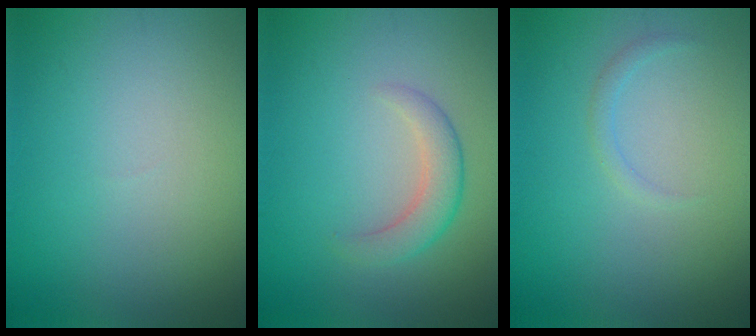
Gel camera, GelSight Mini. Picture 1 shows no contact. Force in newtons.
{"total": 2.1, "press": 2.0, "slide": 0.2}
{"total": 0.9, "press": 0.9, "slide": 0.1}